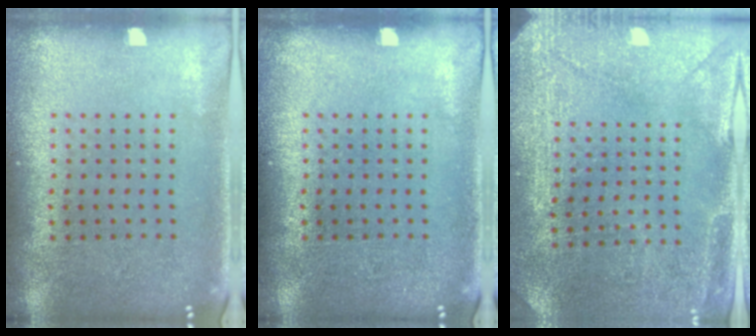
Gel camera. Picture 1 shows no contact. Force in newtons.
{"total": 0.0}
{"total": 2.8, "press": 2.7, "slide": 0.9}